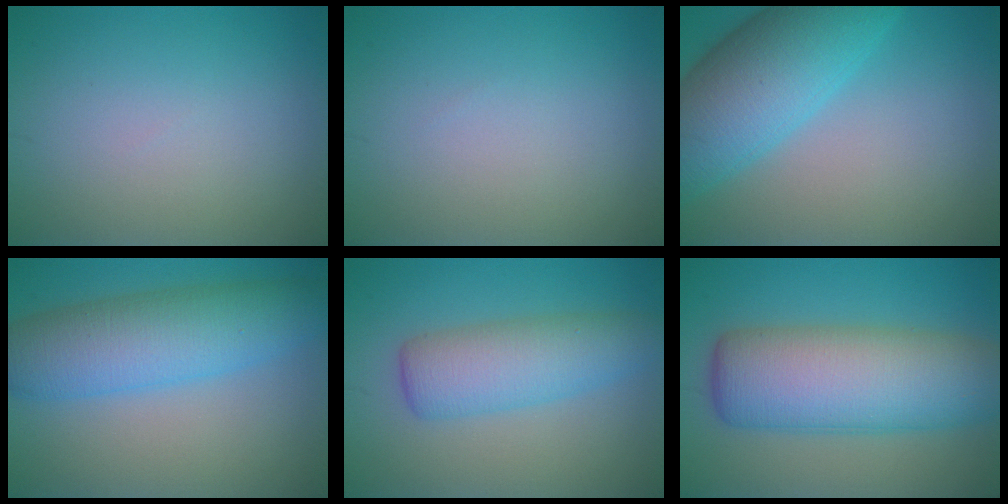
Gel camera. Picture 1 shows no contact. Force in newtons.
{"total": 0.0}
{"total": 9.4, "press": 9.4, "slide": 0.3}
{"total": 7.7, "press": 7.7, "slide": 0.3}
{"total": 5.3, "press": 5.3, "slide": 0.2}
{"total": 10.8, "press": 10.8, "slide": 0.4}